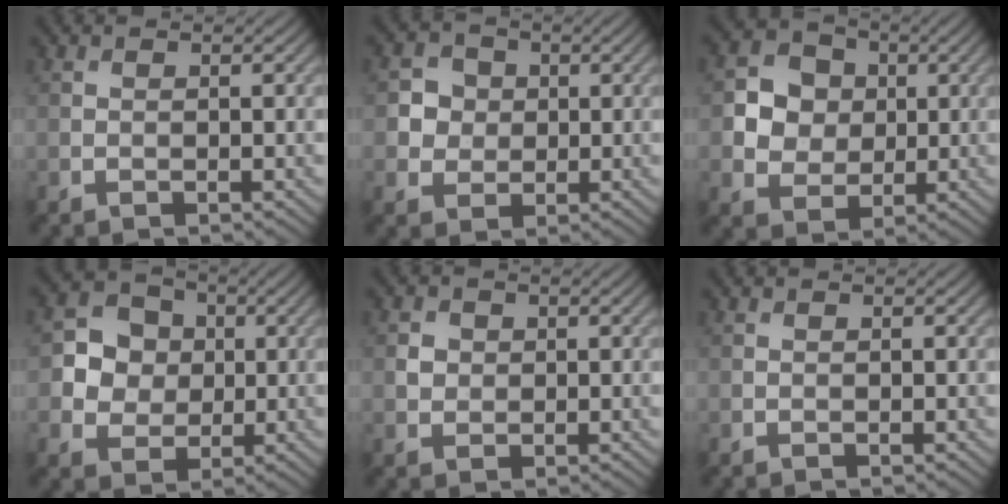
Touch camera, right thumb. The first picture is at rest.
{"total": 3.6, "force": [0.3, 3.4, 1.2], "torque": [-0.032, 0.001, -0.004]}
{"total": 6.3, "force": [0.7, 5.6, 2.8], "torque": [-0.067, 0.005, -0.002]}
{"total": 6.1, "force": [0.4, 5.6, 2.6], "torque": [-0.059, 0.006, -0.009]}
{"total": 1.7, "force": [0.2, 1.6, 0.5], "torque": [-0.012, -0.004, 0.003]}
{"total": 0.0}